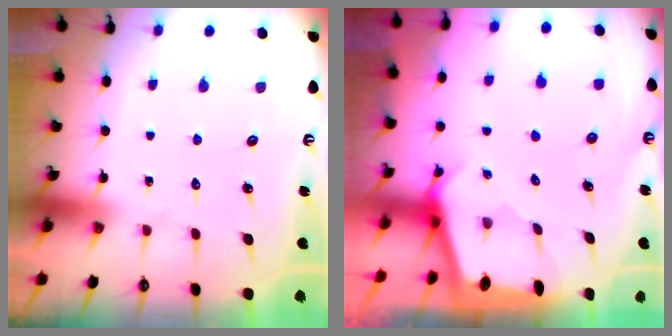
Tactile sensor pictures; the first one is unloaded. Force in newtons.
{"total": 2.1, "press": 2.1, "slide": 0.1}